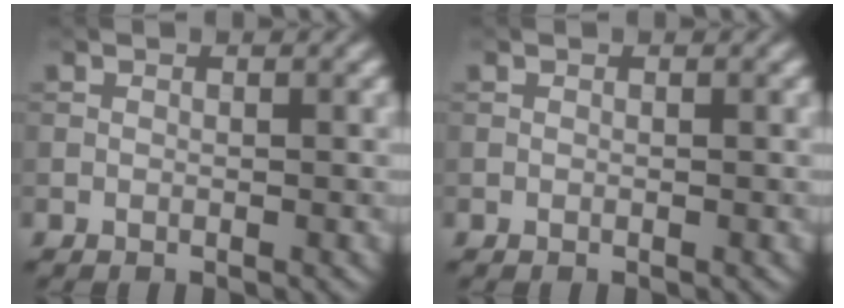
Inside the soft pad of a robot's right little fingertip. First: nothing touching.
{"total": 0.0}